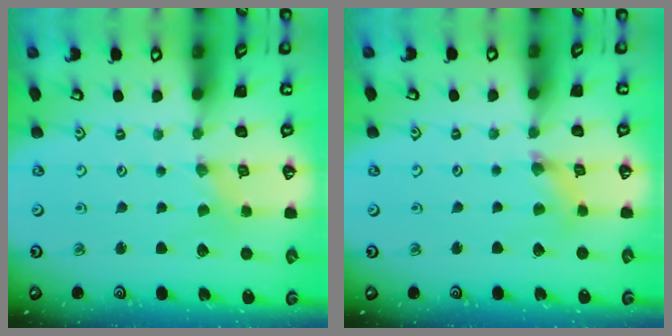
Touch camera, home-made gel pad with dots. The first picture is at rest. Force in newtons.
{"total": 2.9, "press": 2.9, "slide": 0.3}